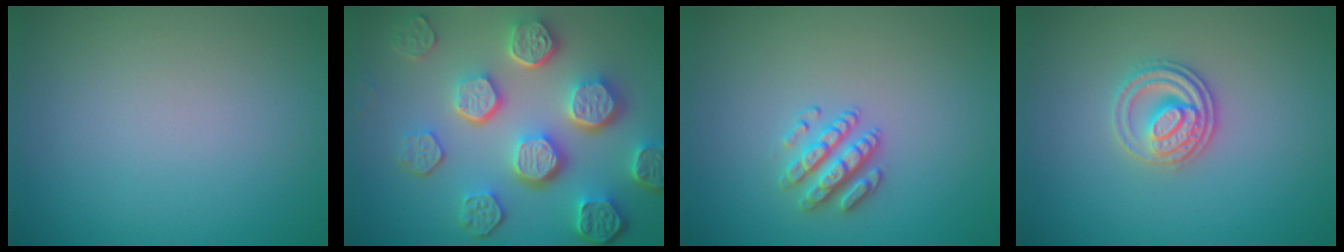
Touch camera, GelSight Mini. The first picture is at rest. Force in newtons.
{"total": 8.5, "press": 6.2, "slide": 5.7}
{"total": 2.6, "press": 2.6, "slide": 0.6}
{"total": 2.8, "press": 2.6, "slide": 1.0}